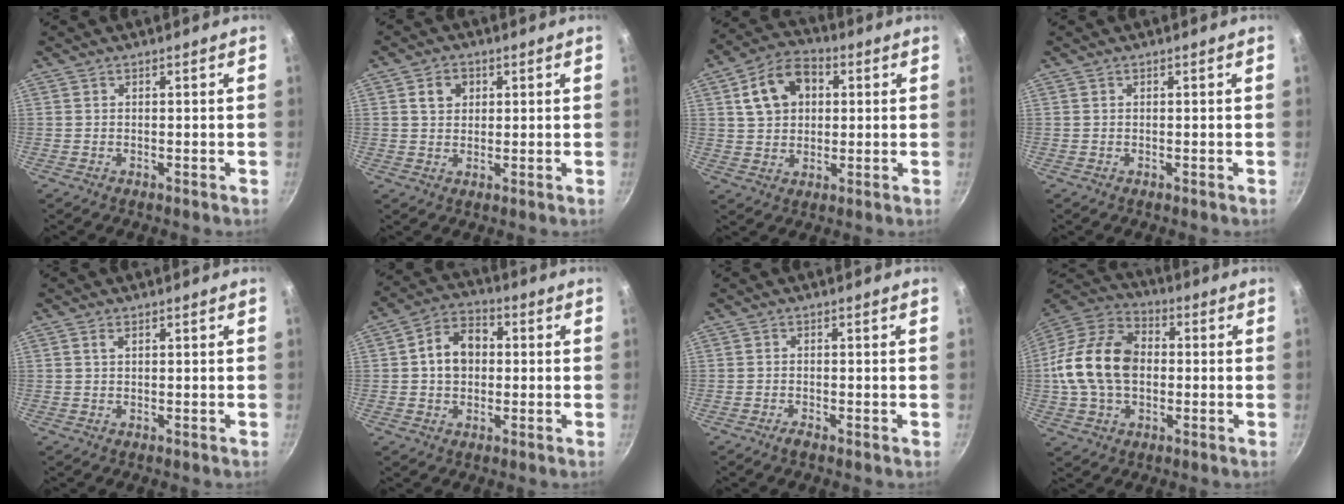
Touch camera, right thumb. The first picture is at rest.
{"total": 4.2, "force": [1.3, 3.4, 2.1], "torque": [-0.016, 0.003, 0.021]}
{"total": 11.7, "force": [3.2, 8.5, 7.4], "torque": [-0.104, 0.017, 0.044]}
{"total": 0.0}
{"total": 1.1, "force": [0.5, 0.6, 0.8], "torque": [-0.013, 0.001, 0.008]}
{"total": 9.1, "force": [0.7, 6.9, 5.8], "torque": [-0.066, 0.020, -0.001]}
{"total": 1.1, "force": [-0.8, 0.3, 0.7], "torque": [-0.017, 0.003, -0.020]}
{"total": 17.9, "force": [-0.1, 12.5, 12.8], "torque": [-0.223, 0.033, -0.016]}